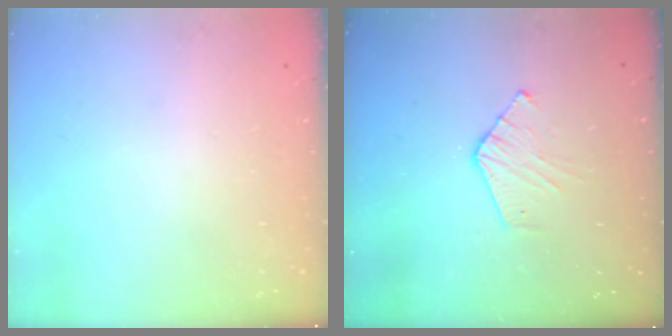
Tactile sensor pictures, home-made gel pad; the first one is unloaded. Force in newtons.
{"total": 4.6, "press": 4.6, "slide": 0.4}